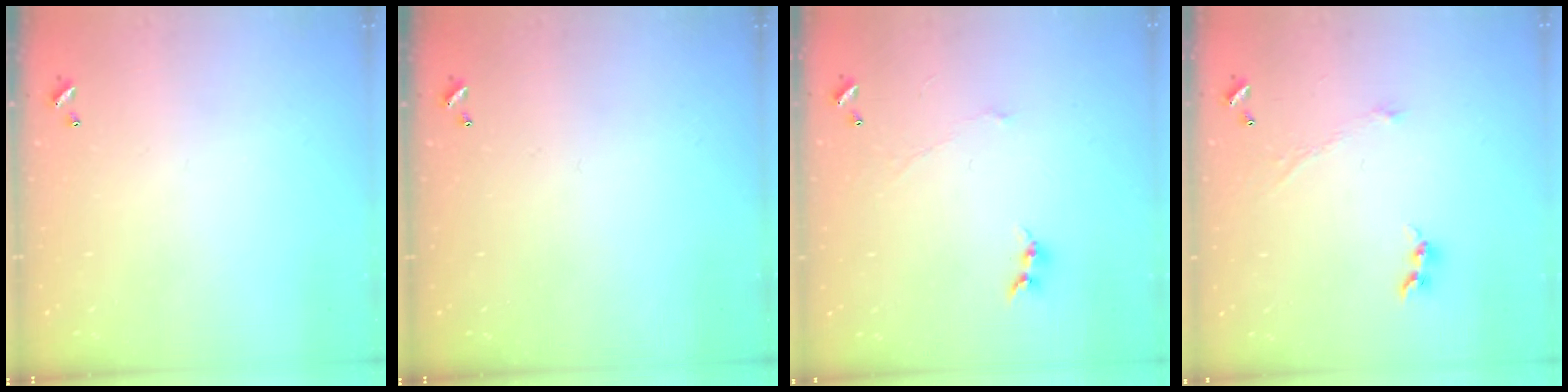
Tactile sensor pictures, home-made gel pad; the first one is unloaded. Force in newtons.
{"total": 0.0}
{"total": 0.0}
{"total": 1.2, "press": 1.2, "slide": 0.1}